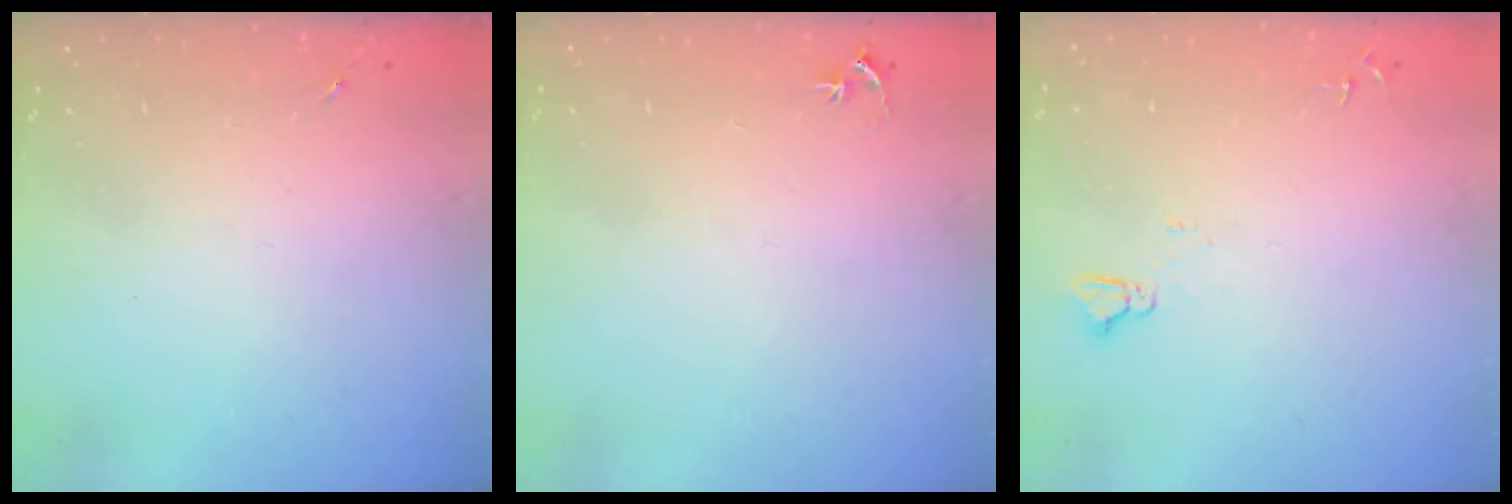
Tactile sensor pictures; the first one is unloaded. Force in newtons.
{"total": 2.9, "press": 2.9, "slide": 0.2}
{"total": 3.6, "press": 3.6, "slide": 0.4}